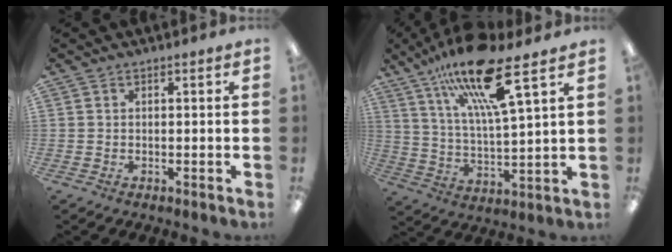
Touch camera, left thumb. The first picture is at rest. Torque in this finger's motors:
{"motor_torque": [0.75, 0.25, 1.84, -0.92, 0.57]}